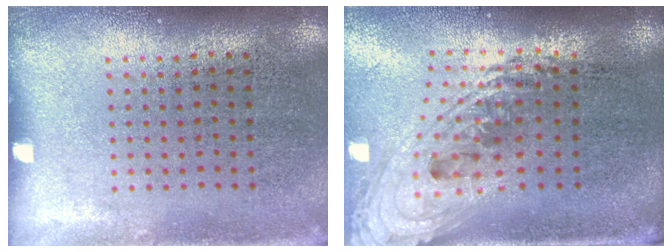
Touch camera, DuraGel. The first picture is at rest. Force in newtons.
{"total": 2.3, "press": 1.7, "slide": 1.6}